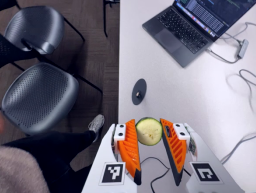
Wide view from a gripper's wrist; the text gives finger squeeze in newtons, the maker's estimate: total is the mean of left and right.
{"total": 8.2, "left": 7.7, "right": 8.7}